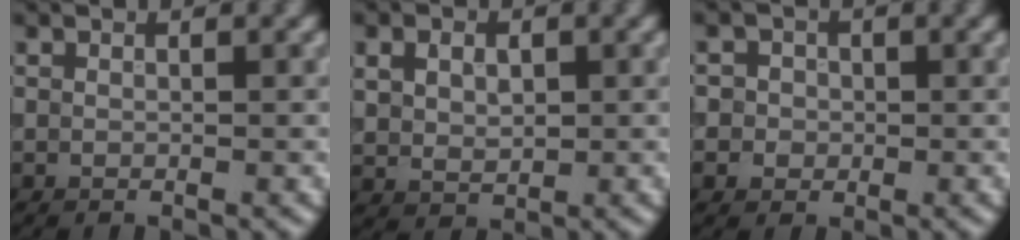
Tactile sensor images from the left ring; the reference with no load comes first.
{"total": 3.0, "force": [0.8, 2.2, 1.8], "torque": [-0.039, -0.001, 0.016]}
{"total": 3.1, "force": [0.5, 2.9, 0.9], "torque": [0.008, 0.012, -0.007]}